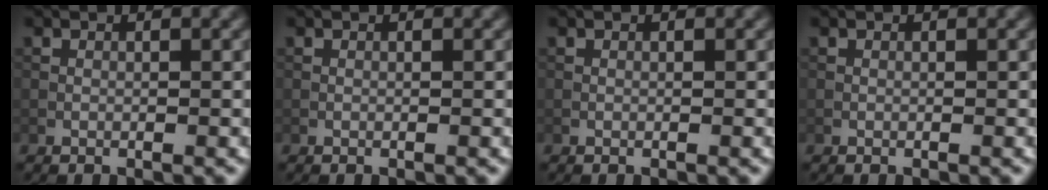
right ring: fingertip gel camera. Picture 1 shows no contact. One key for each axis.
{"total": 0.0}
{"total": 0.0}
{"total": 0.0}